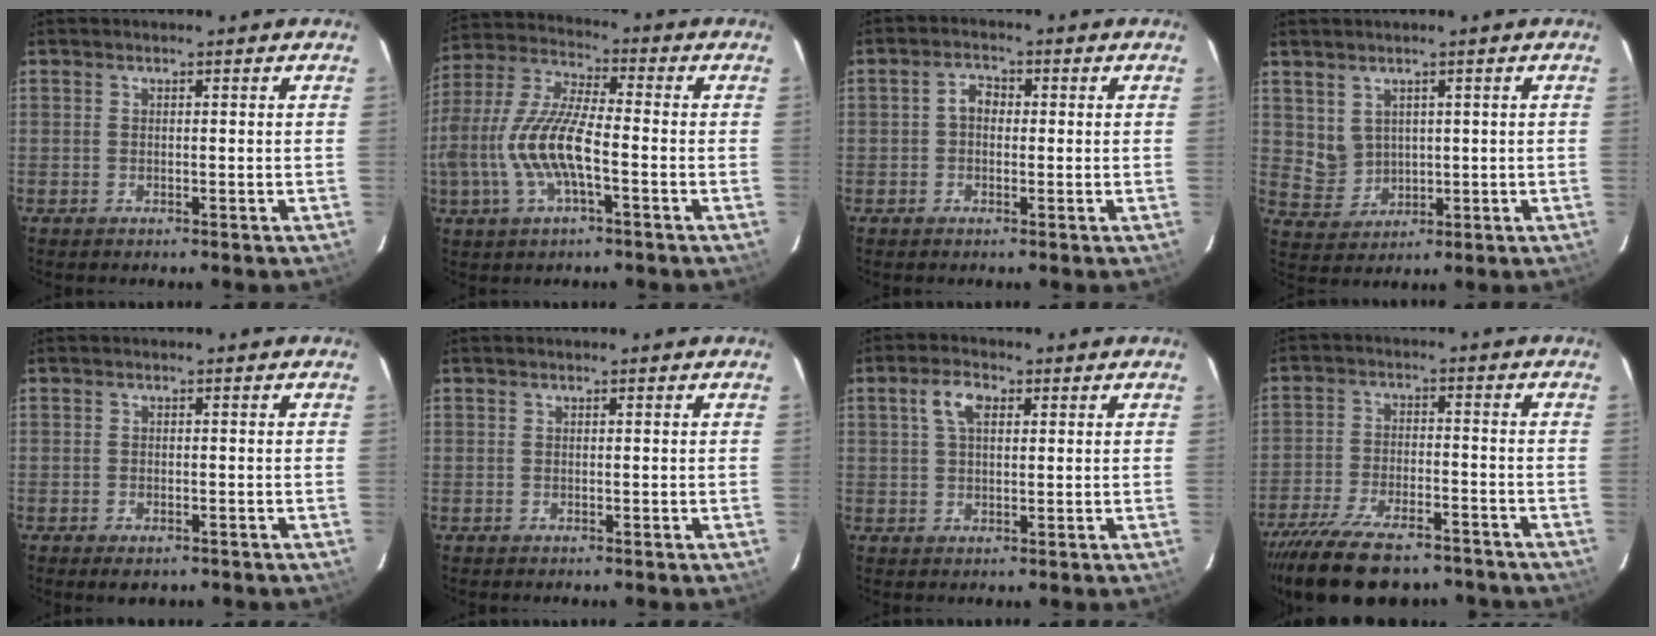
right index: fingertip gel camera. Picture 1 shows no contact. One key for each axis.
{"total": 14.4, "fx": -3.7, "fy": 4.2, "fz": 13.3, "tx": -0.279, "ty": -0.003, "tz": -0.072}
{"total": 2.6, "fx": -0.1, "fy": 1.9, "fz": 1.8, "tx": -0.033, "ty": 0.010, "tz": -0.004}
{"total": 5.0, "fx": 2.0, "fy": 4.3, "fz": 1.6, "tx": -0.031, "ty": 0.004, "tz": 0.059}
{"total": 2.3, "fx": -1.5, "fy": 1.2, "fz": 1.3, "tx": -0.023, "ty": -0.005, "tz": -0.020}
{"total": 0.0}
{"total": 4.6, "fx": 1.7, "fy": 2.2, "fz": 3.6, "tx": -0.069, "ty": 0.012, "tz": 0.031}
{"total": 19.0, "fx": -15.2, "fy": 6.5, "fz": 9.3, "tx": -0.196, "ty": -0.026, "tz": -0.238}